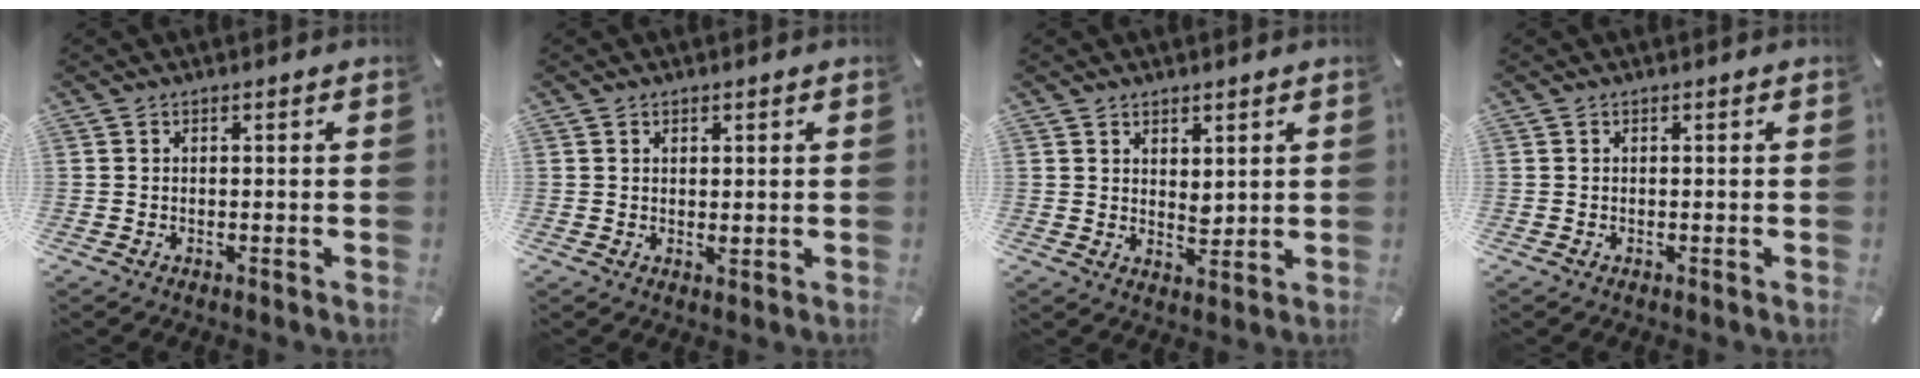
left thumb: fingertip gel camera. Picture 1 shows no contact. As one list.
[{"total": 1.0, "force": [0.3, 0.7, 0.6], "torque": [-0.011, 0.001, 0.005]}, {"total": 3.4, "force": [2.3, 2.5, 0.4], "torque": [0.009, -0.014, 0.039]}, {"total": 0.0}]